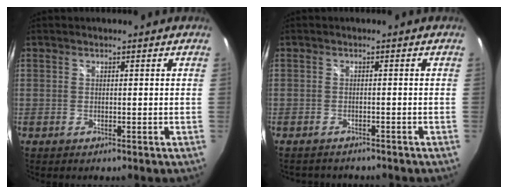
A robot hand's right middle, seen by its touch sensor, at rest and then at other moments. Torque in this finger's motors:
{"motor_torque": [-0.54, -0.61, -0.20, -0.06]}